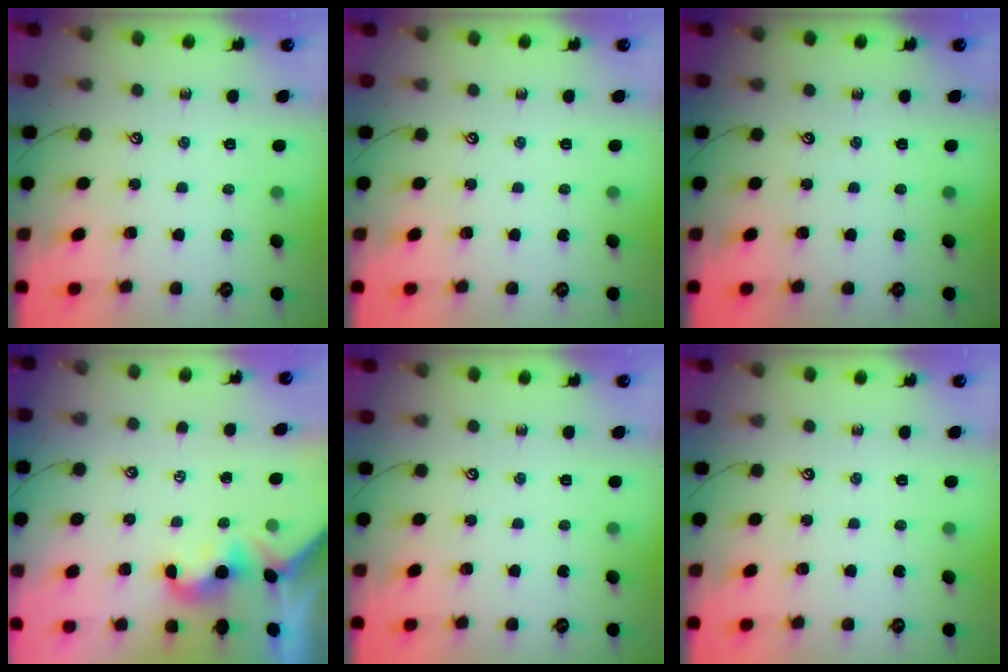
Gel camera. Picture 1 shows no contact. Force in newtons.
{"total": 0.0}
{"total": 0.0}
{"total": 2.1, "press": 2.0, "slide": 0.4}
{"total": 0.0}
{"total": 0.0}